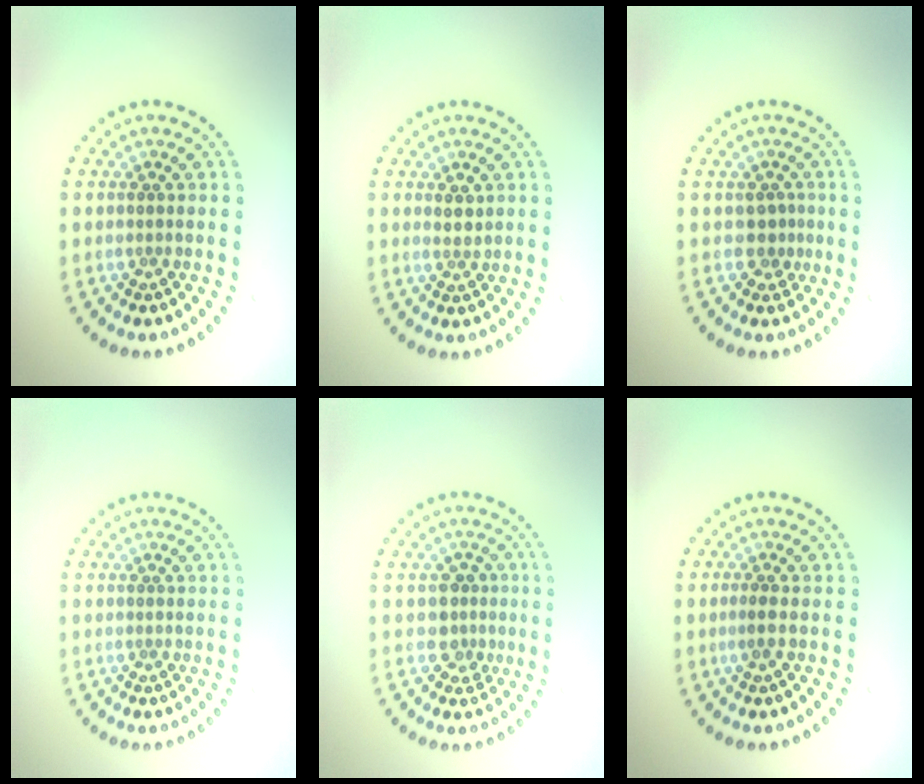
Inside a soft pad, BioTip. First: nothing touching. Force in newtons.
{"total": 1.2, "press": 1.1, "slide": 0.5}
{"total": 1.6, "press": 1.2, "slide": 1.0}
{"total": 0.0}
{"total": 2.2, "press": 1.9, "slide": 1.1}
{"total": 0.8, "press": 0.7, "slide": 0.4}